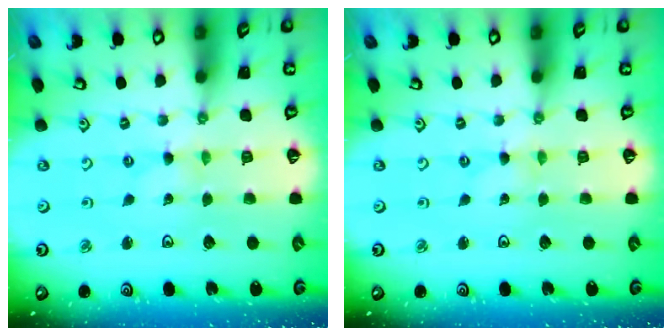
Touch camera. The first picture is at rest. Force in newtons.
{"total": 0.0}